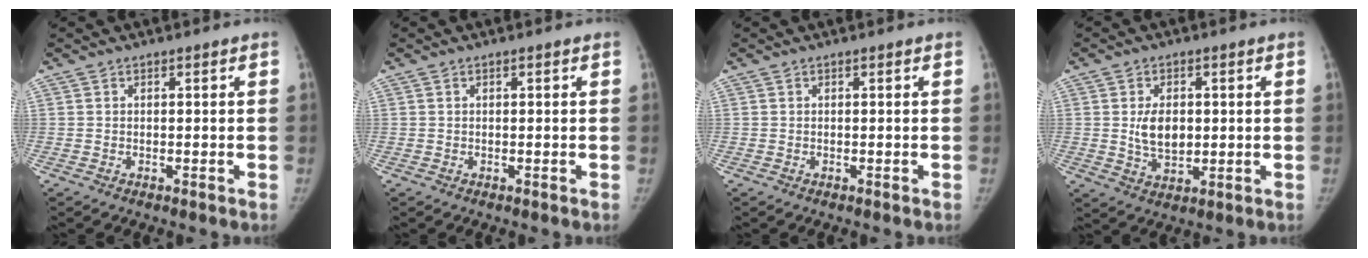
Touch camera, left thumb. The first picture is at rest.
{"total": 0.0}
{"total": 0.0}
{"total": 6.7, "force": [0.5, 4.5, 5.0], "torque": [-0.064, -0.008, 0.015]}